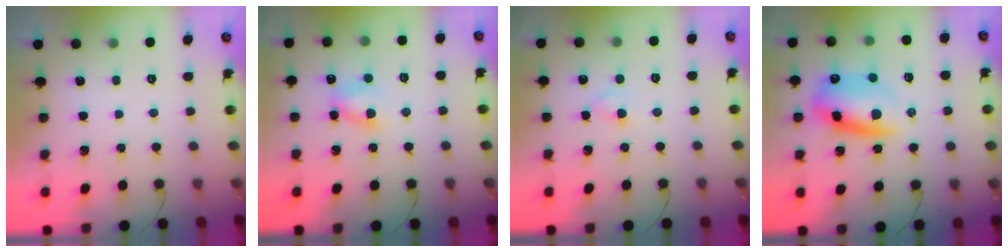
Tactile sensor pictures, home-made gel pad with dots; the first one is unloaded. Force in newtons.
{"total": 6.4, "press": 6.3, "slide": 0.9}
{"total": 3.0, "press": 2.7, "slide": 1.3}
{"total": 13.5, "press": 13.2, "slide": 3.0}